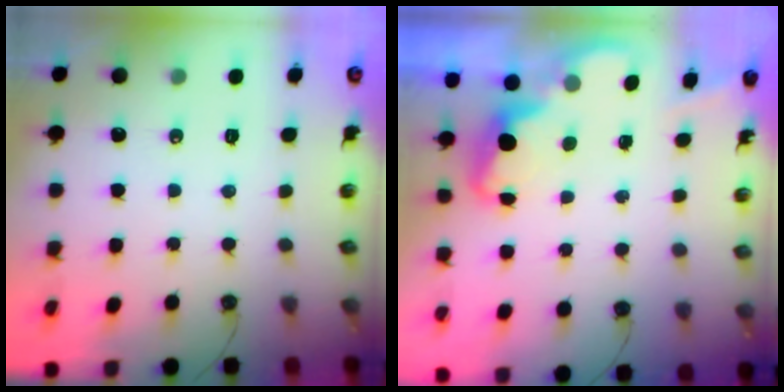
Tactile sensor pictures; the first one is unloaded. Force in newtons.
{"total": 2.2, "press": 2.2, "slide": 0.5}